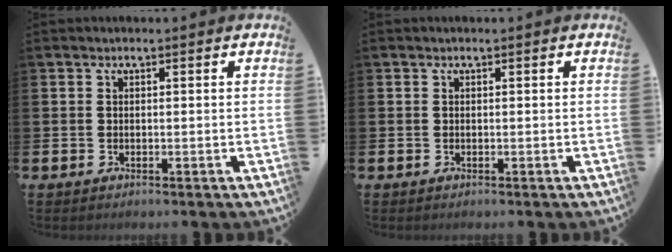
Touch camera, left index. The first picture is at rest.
{"total": 0.0}